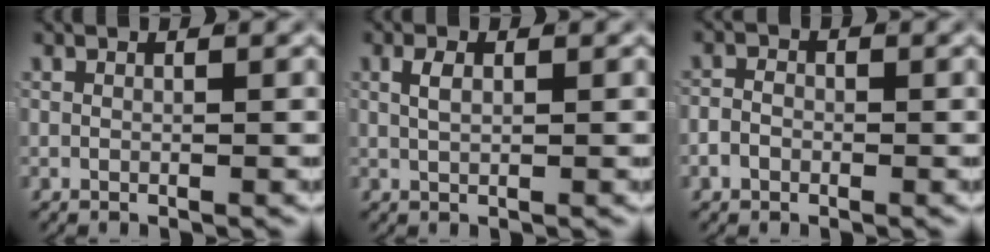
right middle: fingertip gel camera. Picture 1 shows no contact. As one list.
[{"total": 1.3, "force": [0.4, 0.4, 1.2], "torque": [-0.022, -0.002, 0.010]}, {"total": 1.7, "force": [-0.7, 1.3, 0.8], "torque": [-0.014, 0.001, -0.014]}]